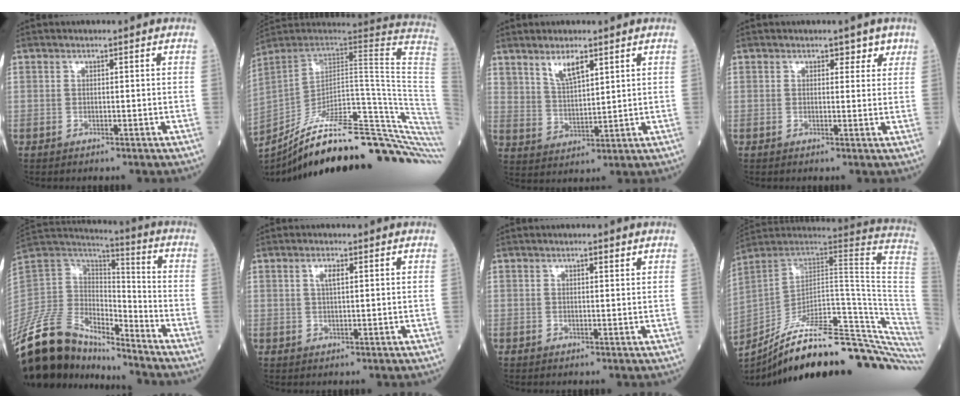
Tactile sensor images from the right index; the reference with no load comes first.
{"total": 35.7, "force": [-28.4, 2.9, 21.4], "torque": [-0.199, -0.031, -0.391]}
{"total": 5.2, "force": [3.5, 0.9, 3.7], "torque": [-0.078, -0.009, 0.073]}
{"total": 2.1, "force": [1.4, 1.4, 0.8], "torque": [0.007, 0.000, 0.011]}
{"total": 20.7, "force": [-17.5, 6.9, 8.6], "torque": [-0.200, 0.025, -0.327]}
{"total": 1.9, "force": [0.7, 0.4, 1.7], "torque": [-0.034, 0.001, 0.013]}
{"total": 0.9, "force": [0.6, 0.2, 0.6], "torque": [-0.011, -0.001, 0.008]}
{"total": 33.9, "force": [-27.0, 3.3, 20.1], "torque": [-0.190, -0.022, -0.377]}